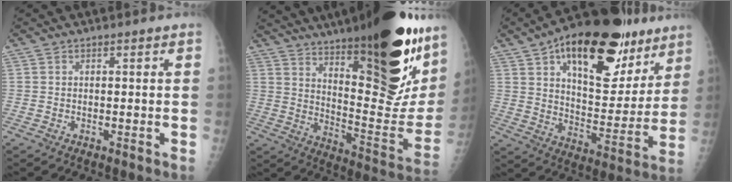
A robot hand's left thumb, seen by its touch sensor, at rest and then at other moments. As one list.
[{"total": 32.7, "force": [20.5, 8.8, 23.9], "torque": [-0.303, -0.081, 0.312]}, {"total": 27.7, "force": [15.4, 13.2, 18.8], "torque": [-0.243, -0.031, 0.236]}]